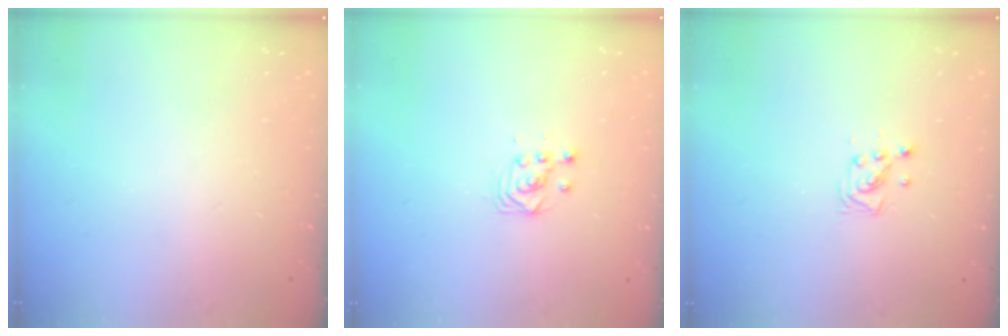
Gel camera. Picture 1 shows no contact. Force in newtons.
{"total": 3.4, "press": 3.3, "slide": 0.3}
{"total": 2.9, "press": 2.9, "slide": 0.3}